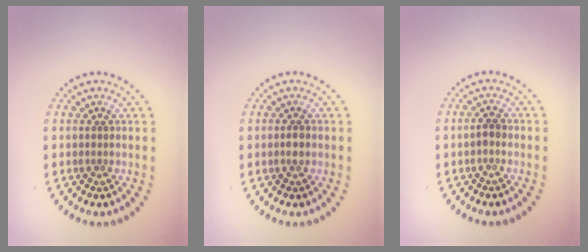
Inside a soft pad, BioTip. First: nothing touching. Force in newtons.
{"total": 1.0, "press": 1.0, "slide": 0.3}
{"total": 1.0, "press": 0.9, "slide": 0.3}